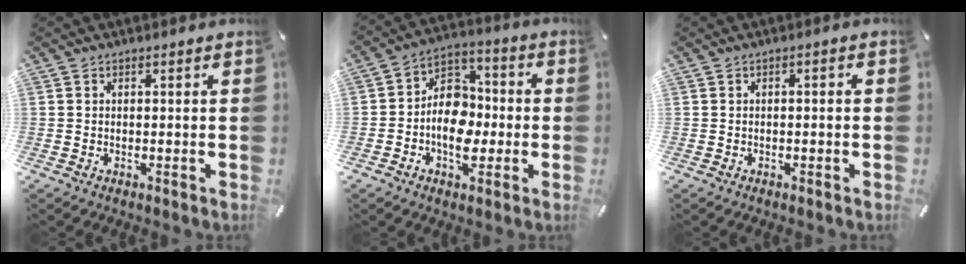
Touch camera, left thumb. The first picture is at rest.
{"total": 11.5, "force": [-3.5, 8.6, 6.8], "torque": [-0.115, 0.024, -0.063]}
{"total": 1.1, "force": [-0.6, 0.3, 0.8], "torque": [-0.013, 0.001, -0.012]}